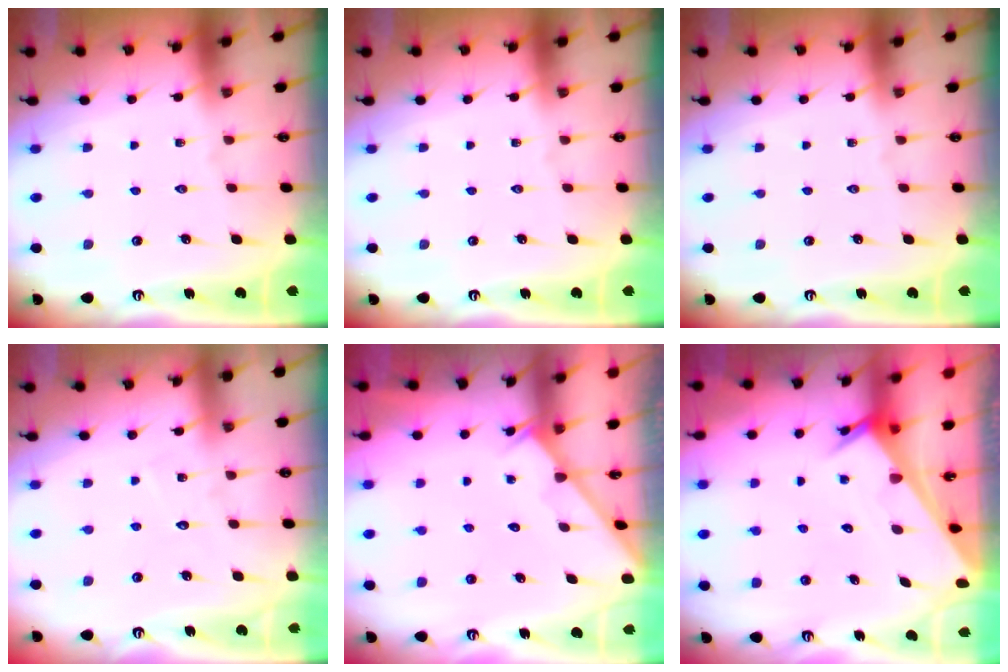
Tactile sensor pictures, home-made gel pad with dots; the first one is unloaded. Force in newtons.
{"total": 0.0}
{"total": 0.0}
{"total": 3.8, "press": 3.8, "slide": 0.4}
{"total": 2.0, "press": 2.0, "slide": 0.1}
{"total": 3.0, "press": 3.0, "slide": 0.2}